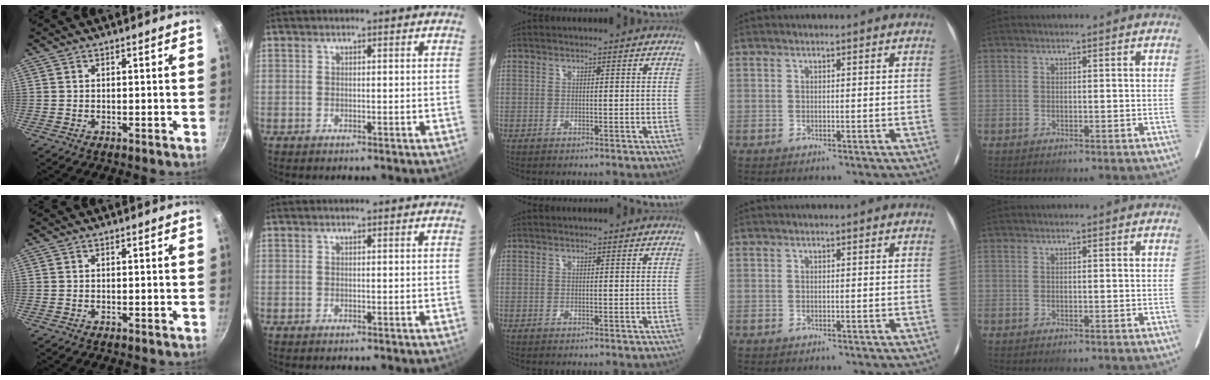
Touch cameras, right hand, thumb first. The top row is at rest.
{}